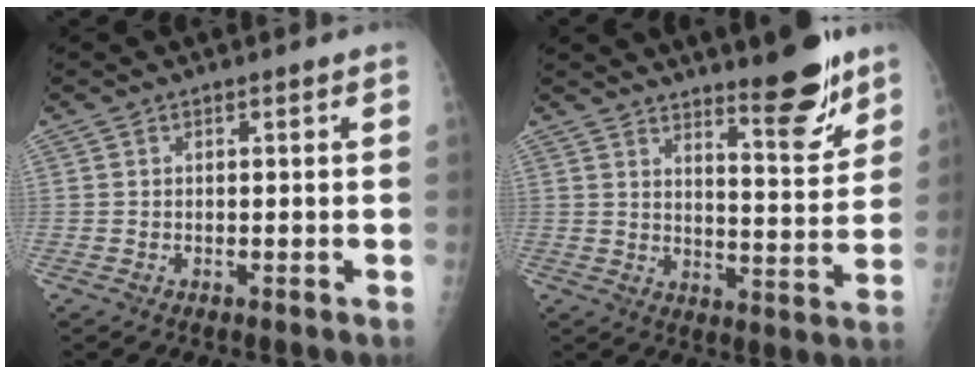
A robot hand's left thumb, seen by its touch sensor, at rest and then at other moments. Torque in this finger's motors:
{"motor_torque": [0.21, 0.28, -0.12, -0.11, 0.08]}